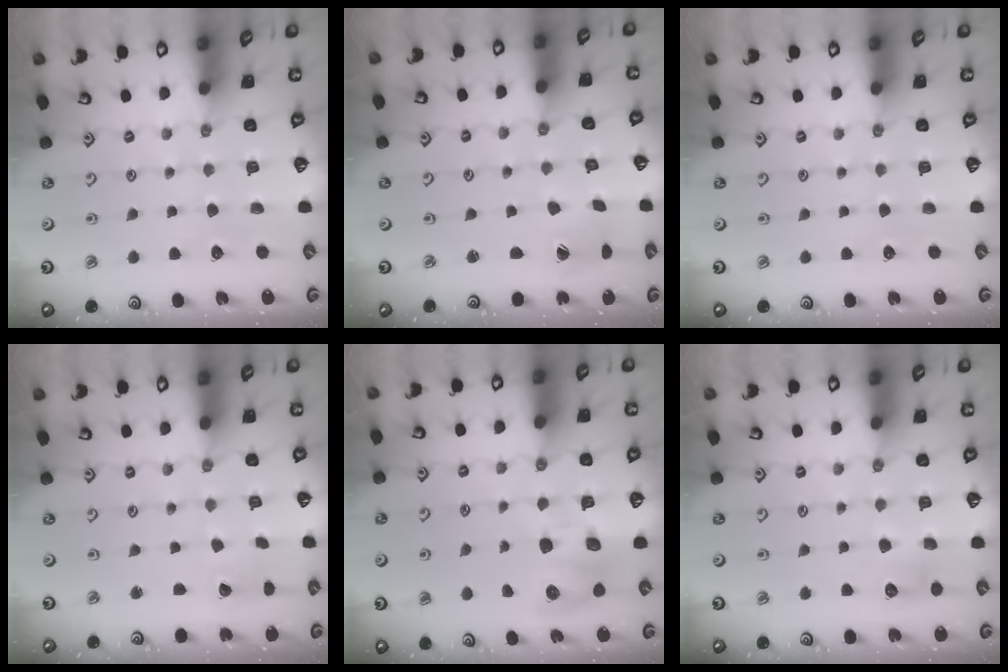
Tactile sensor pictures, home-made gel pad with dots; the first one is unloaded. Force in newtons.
{"total": 2.2, "press": 2.2, "slide": 0.3}
{"total": 0.0}
{"total": 2.1, "press": 2.1, "slide": 0.2}
{"total": 8.7, "press": 8.6, "slide": 1.3}
{"total": 6.4, "press": 6.3, "slide": 0.8}